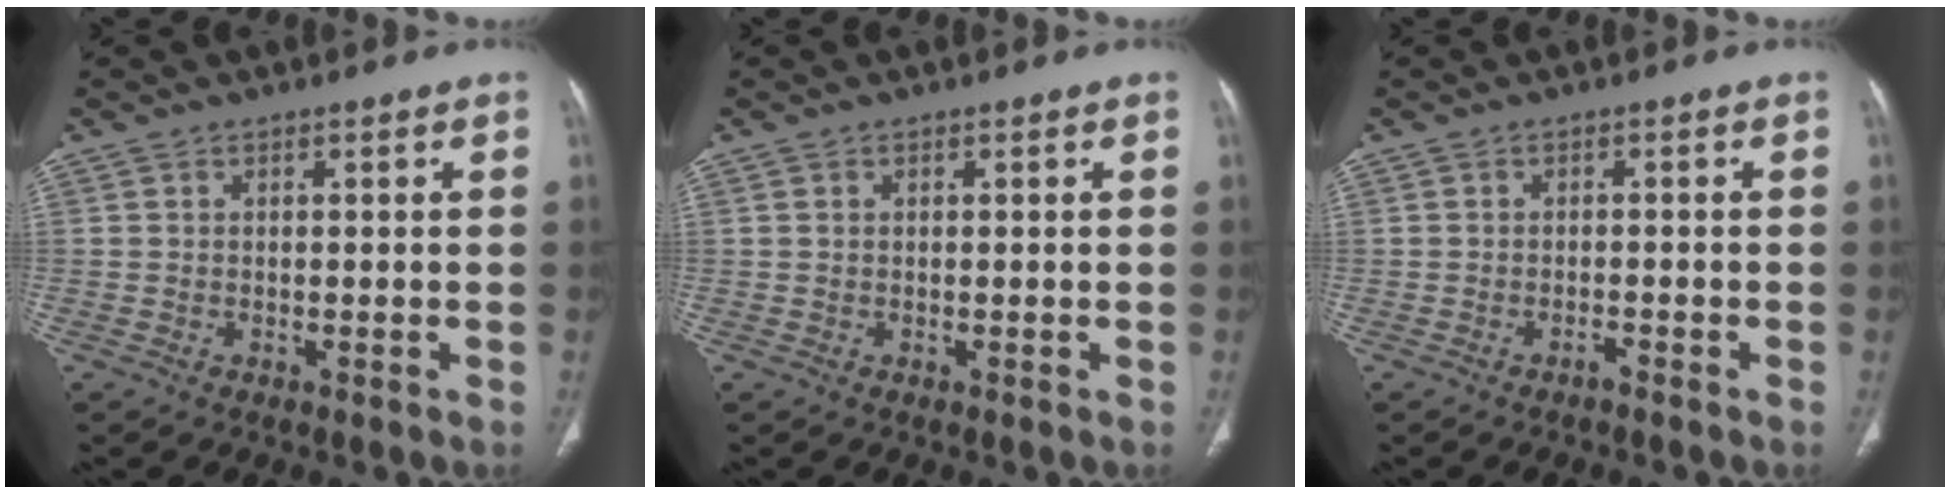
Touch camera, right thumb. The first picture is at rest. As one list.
[{"total": 0.0}, {"total": 0.9, "force": [-0.8, 0.1, 0.3], "torque": [-0.005, 0.007, -0.013]}]